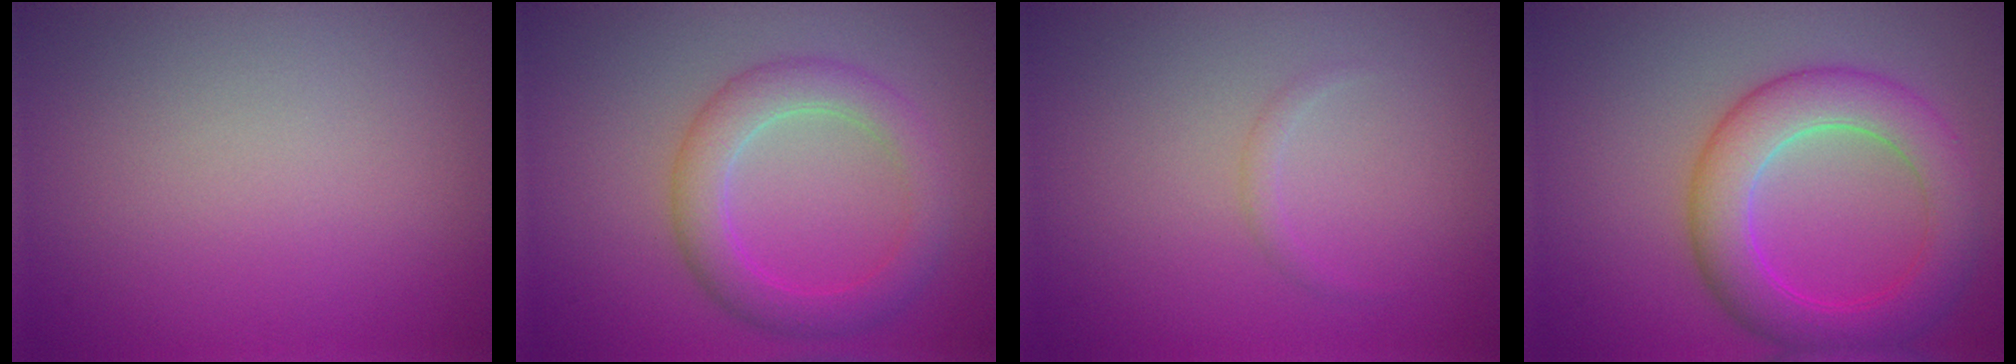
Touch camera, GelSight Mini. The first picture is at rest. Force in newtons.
{"total": 4.1, "press": 4.0, "slide": 0.3}
{"total": 0.7, "press": 0.7, "slide": 0.0}
{"total": 6.3, "press": 6.3, "slide": 0.1}